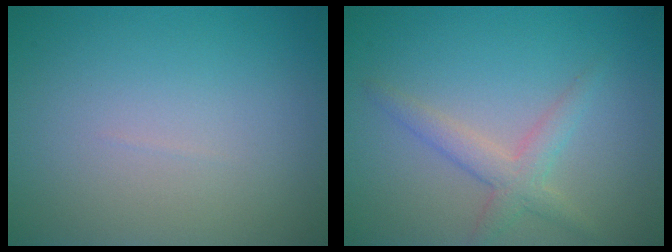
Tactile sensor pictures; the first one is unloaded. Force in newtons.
{"total": 2.6, "press": 2.6, "slide": 0.2}